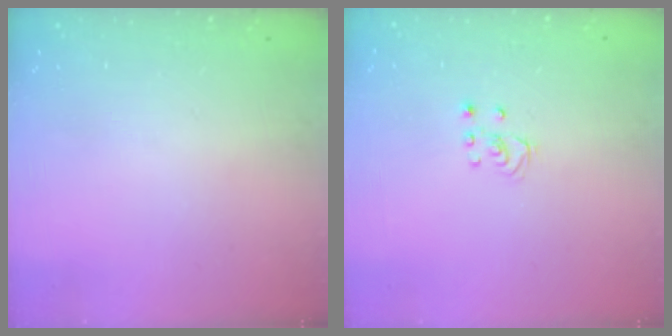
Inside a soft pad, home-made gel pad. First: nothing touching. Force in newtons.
{"total": 2.5, "press": 2.5, "slide": 0.2}